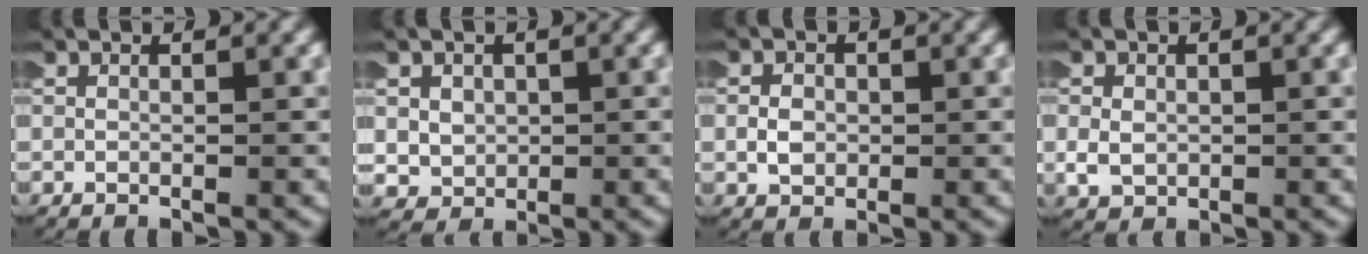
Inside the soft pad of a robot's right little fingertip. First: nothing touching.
{"total": 3.1, "force": [0.2, 3.0, 0.9], "torque": [-0.041, -0.010, 0.011]}
{"total": 1.4, "force": [-0.2, 1.1, 0.8], "torque": [-0.020, 0.005, -0.005]}
{"total": 2.0, "force": [-0.1, 1.8, 1.0], "torque": [-0.039, -0.001, 0.002]}